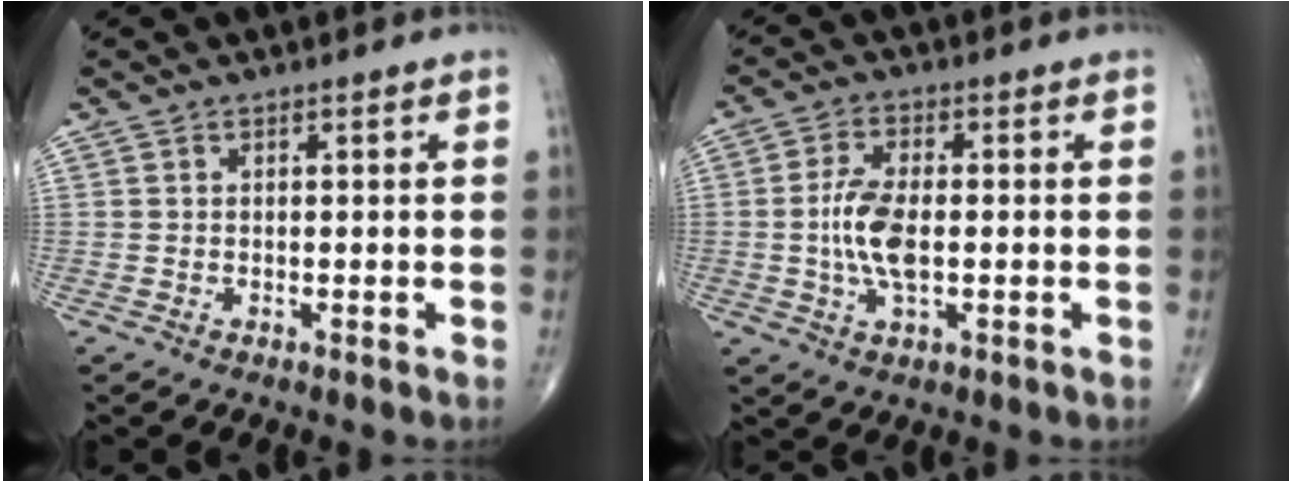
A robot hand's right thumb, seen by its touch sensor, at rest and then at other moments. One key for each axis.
{"total": 7.8, "fx": -0.6, "fy": 3.4, "fz": 7.0, "tx": -0.148, "ty": 0.003, "tz": -0.014}